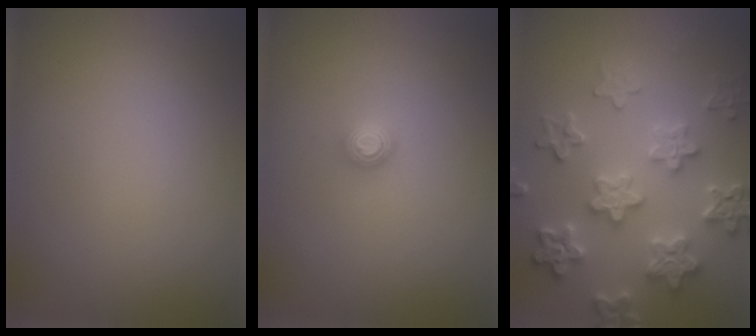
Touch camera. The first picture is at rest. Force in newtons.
{"total": 0.9, "press": 0.9, "slide": 0.0}
{"total": 6.1, "press": 6.0, "slide": 1.3}